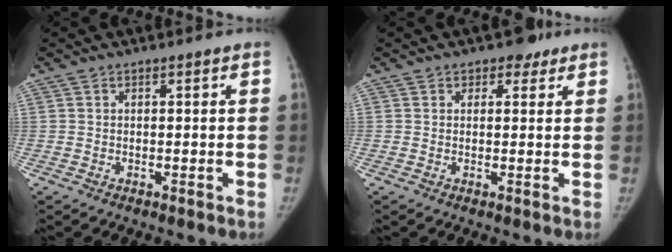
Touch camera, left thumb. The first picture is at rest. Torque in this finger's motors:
{"motor_torque": [1.07, 0.97, 0.37, -0.14, 0.00]}